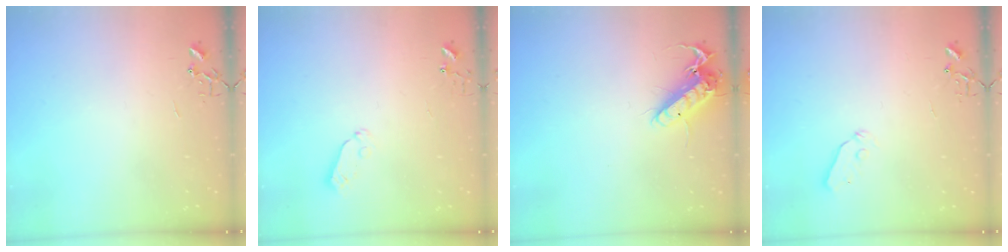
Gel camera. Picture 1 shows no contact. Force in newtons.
{"total": 5.0, "press": 5.0, "slide": 0.4}
{"total": 14.3, "press": 14.2, "slide": 1.9}
{"total": 4.5, "press": 4.4, "slide": 0.7}